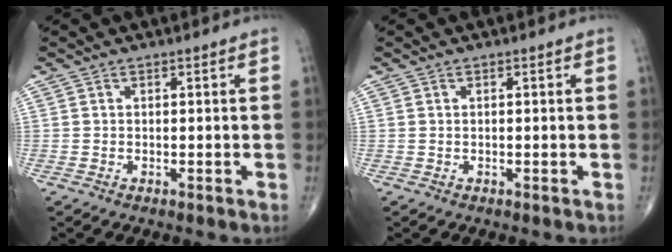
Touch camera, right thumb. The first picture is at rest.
{"total": 0.0}